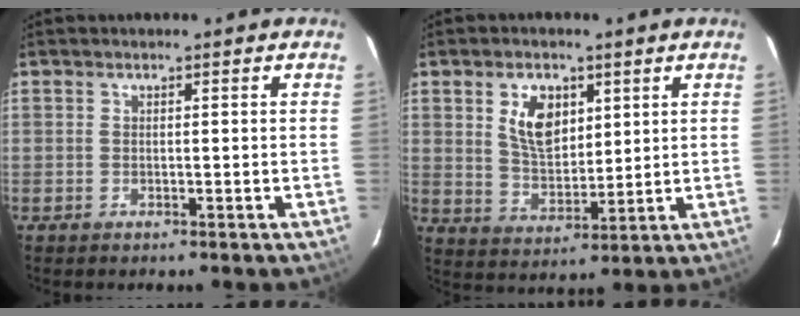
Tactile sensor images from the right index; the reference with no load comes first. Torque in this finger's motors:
{"motor_torque": [0.65, 0.54, 0.50, 0.11]}